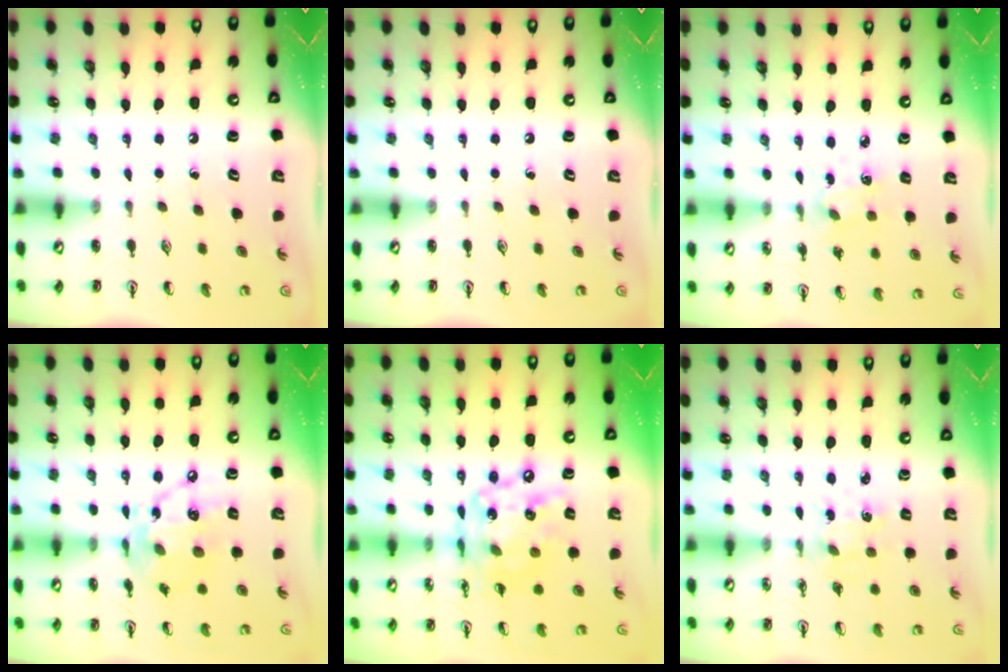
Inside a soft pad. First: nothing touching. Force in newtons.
{"total": 0.0}
{"total": 2.2, "press": 2.1, "slide": 0.5}
{"total": 14.4, "press": 14.4, "slide": 1.3}
{"total": 14.1, "press": 14.1, "slide": 1.3}
{"total": 0.8, "press": 0.8, "slide": 0.1}